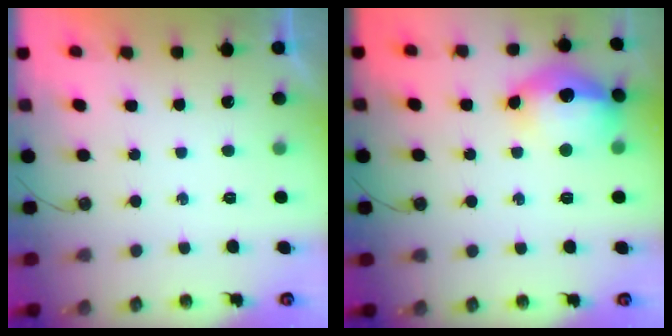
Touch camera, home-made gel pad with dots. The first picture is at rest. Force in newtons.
{"total": 16.0, "press": 15.9, "slide": 1.7}